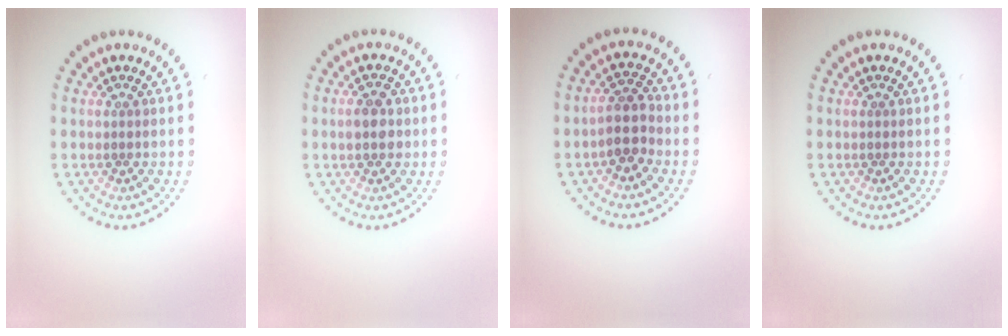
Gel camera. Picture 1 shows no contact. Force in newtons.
{"total": 2.7, "press": 2.7, "slide": 0.1}
{"total": 2.8, "press": 2.5, "slide": 1.2}
{"total": 0.0}